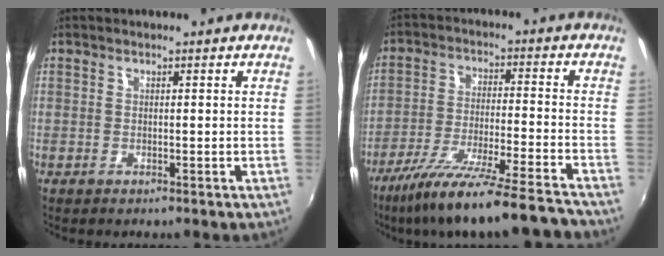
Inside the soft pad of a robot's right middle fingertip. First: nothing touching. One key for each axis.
{"total": 19.0, "fx": -16.3, "fy": 0.1, "fz": 9.7, "tx": -0.180, "ty": -0.051, "tz": -0.261}